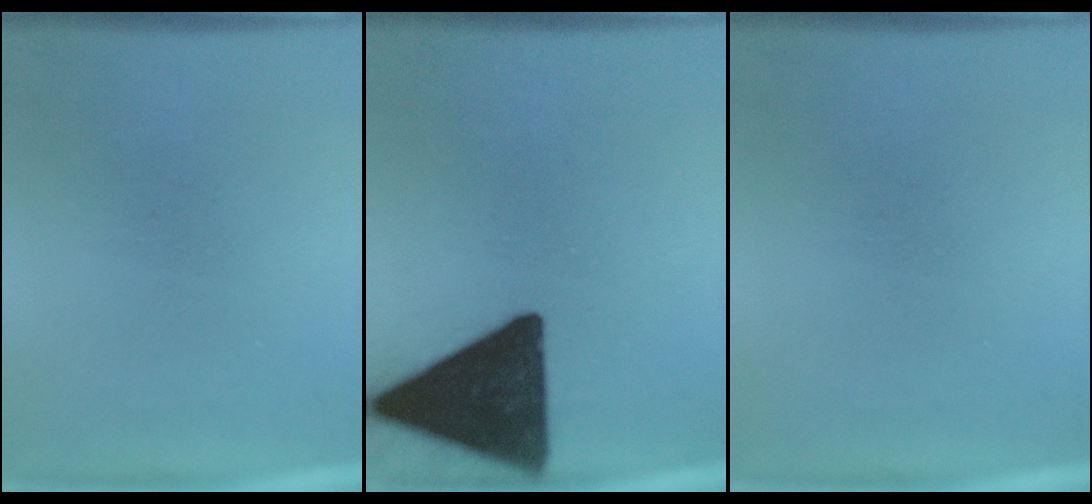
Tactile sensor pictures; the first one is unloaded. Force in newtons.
{"total": 17.7}
{"total": 0.0}